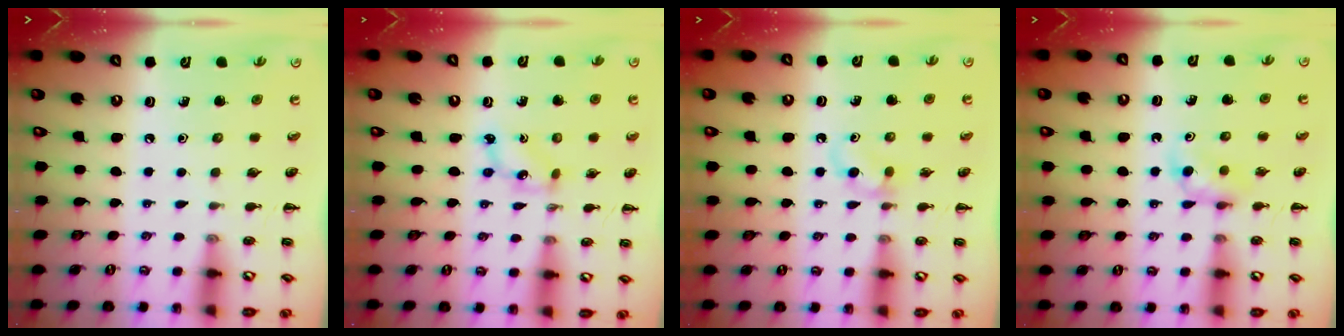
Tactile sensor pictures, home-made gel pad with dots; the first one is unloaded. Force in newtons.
{"total": 2.1, "press": 2.0, "slide": 0.4}
{"total": 4.6, "press": 4.4, "slide": 1.5}
{"total": 5.0, "press": 4.6, "slide": 1.9}